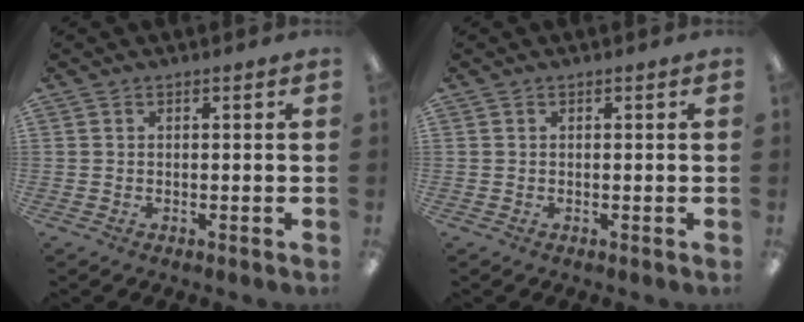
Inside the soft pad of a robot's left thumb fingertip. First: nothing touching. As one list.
[{"total": 0.0}]